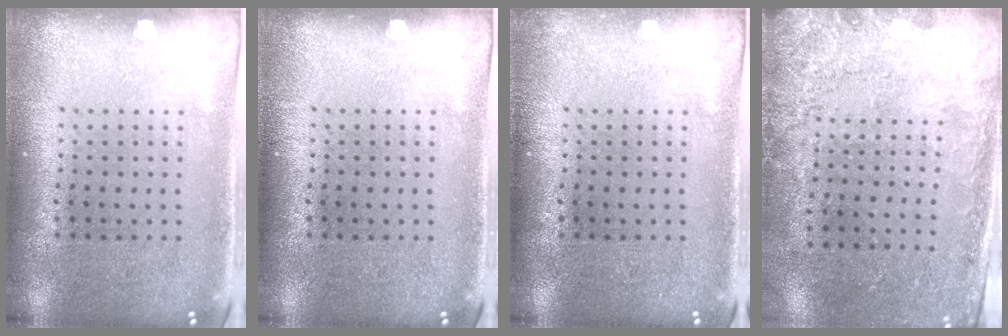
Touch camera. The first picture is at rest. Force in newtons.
{"total": 0.0}
{"total": 0.6, "press": 0.6, "slide": 0.2}
{"total": 2.5, "press": 2.1, "slide": 1.3}